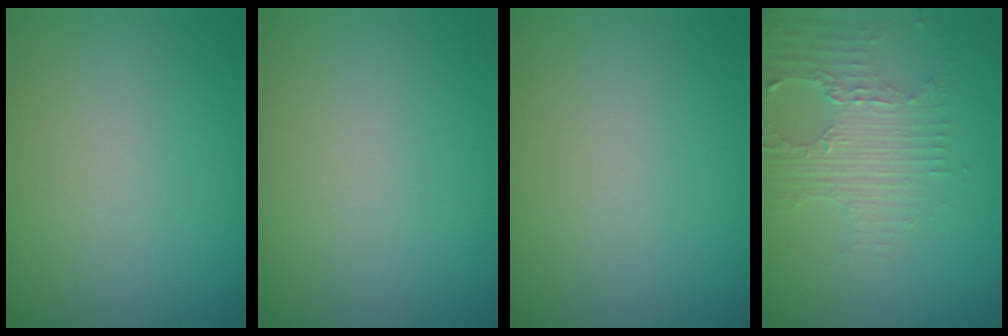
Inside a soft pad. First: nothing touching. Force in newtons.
{"total": 0.0}
{"total": 0.0}
{"total": 4.7, "press": 3.2, "slide": 3.4}